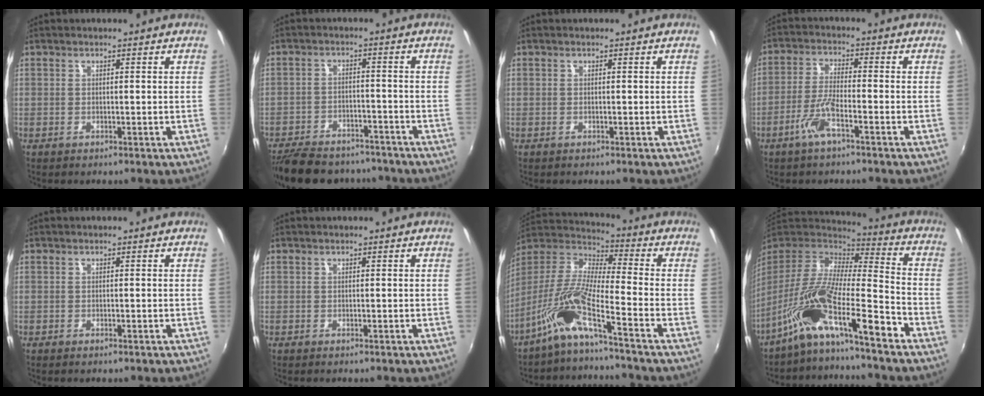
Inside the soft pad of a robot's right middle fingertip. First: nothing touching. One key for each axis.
{"total": 16.9, "fx": -14.1, "fy": 6.4, "fz": 6.7, "tx": -0.156, "ty": -0.006, "tz": -0.204}
{"total": 0.0}
{"total": 6.1, "fx": -3.5, "fy": 0.9, "fz": 4.9, "tx": -0.108, "ty": -0.001, "tz": -0.070}
{"total": 0.7, "fx": -0.5, "fy": 0.3, "fz": 0.3, "tx": -0.007, "ty": -0.003, "tz": -0.010}
{"total": 0.0}
{"total": 11.3, "fx": -7.4, "fy": 0.0, "fz": 8.5, "tx": -0.163, "ty": 0.000, "tz": -0.155}
{"total": 16.8, "fx": -11.6, "fy": 2.1, "fz": 12.0, "tx": -0.219, "ty": -0.006, "tz": -0.233}